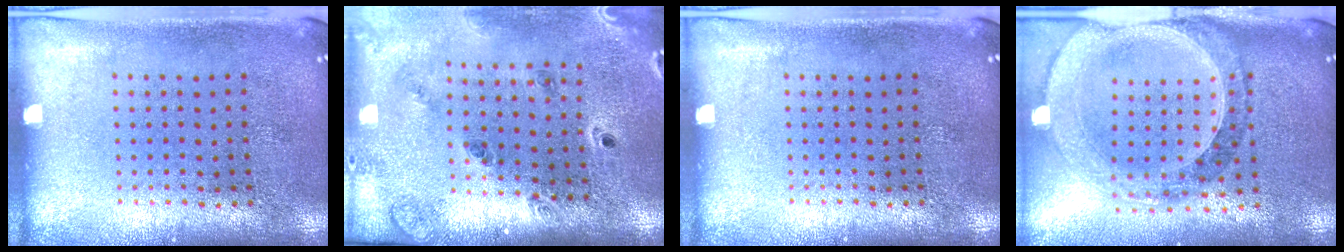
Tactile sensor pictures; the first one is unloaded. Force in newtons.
{"total": 1.6, "press": 1.5, "slide": 0.4}
{"total": 0.0}
{"total": 1.4, "press": 1.4, "slide": 0.3}